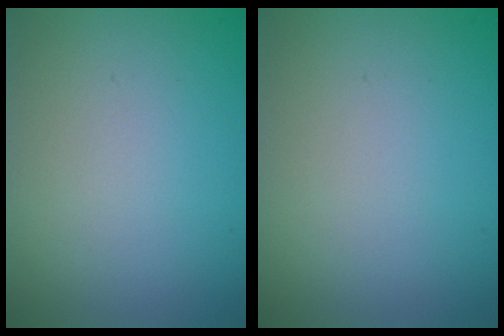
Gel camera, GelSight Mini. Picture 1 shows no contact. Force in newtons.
{"total": 0.0}